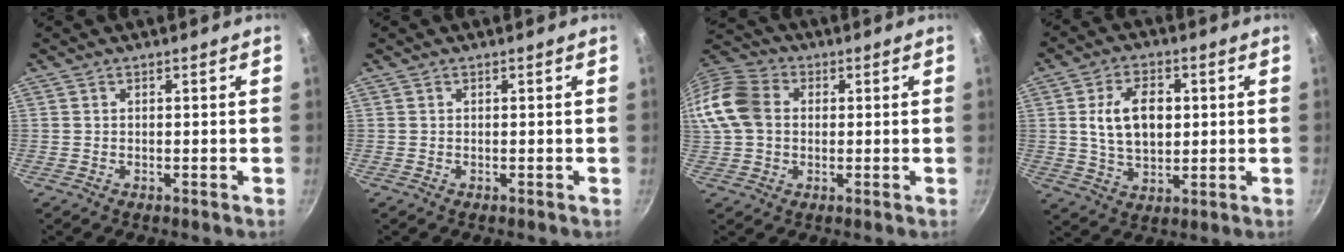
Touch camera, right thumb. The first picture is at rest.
{"total": 0.0}
{"total": 14.3, "force": [1.3, 11.1, 8.8], "torque": [-0.175, 0.025, 0.010]}
{"total": 11.0, "force": [1.6, 7.1, 8.2], "torque": [-0.122, -0.001, 0.030]}